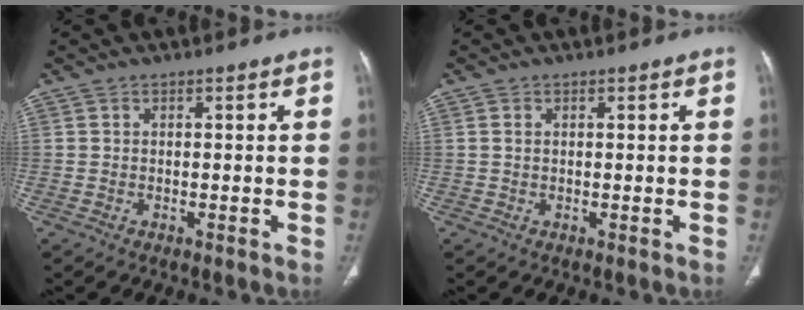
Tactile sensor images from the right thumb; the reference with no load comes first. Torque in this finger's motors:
{"motor_torque": [-0.39, -0.39, -0.25, -0.20, -0.05]}